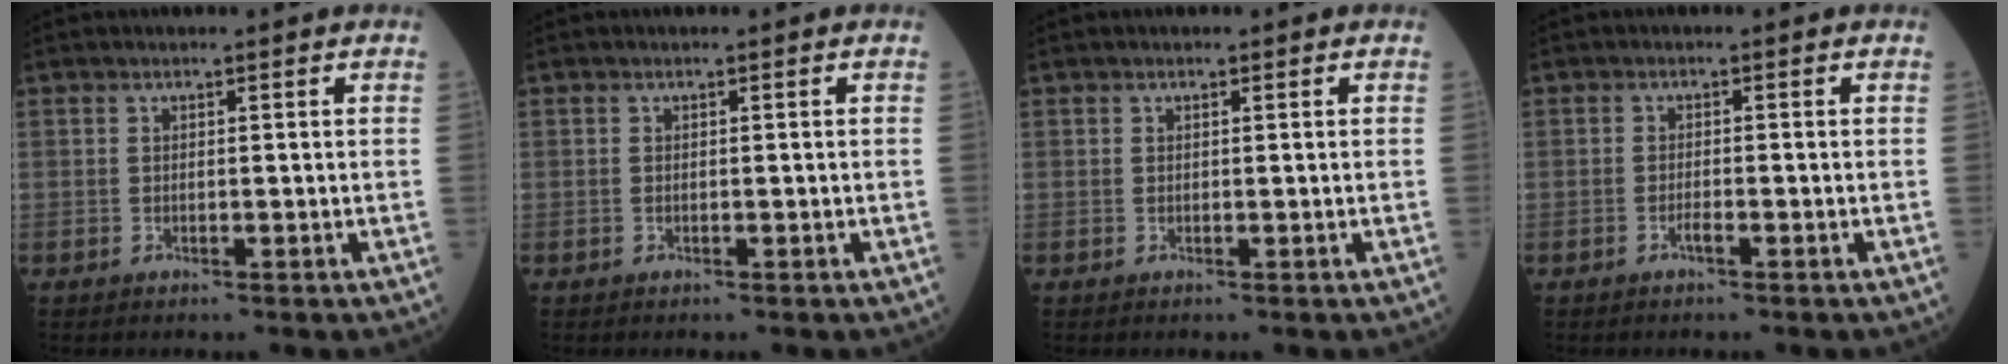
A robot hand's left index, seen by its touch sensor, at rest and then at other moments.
{"total": 0.0}
{"total": 0.0}
{"total": 1.0, "force": [-0.7, 0.0, 0.8], "torque": [-0.015, 0.002, -0.010]}